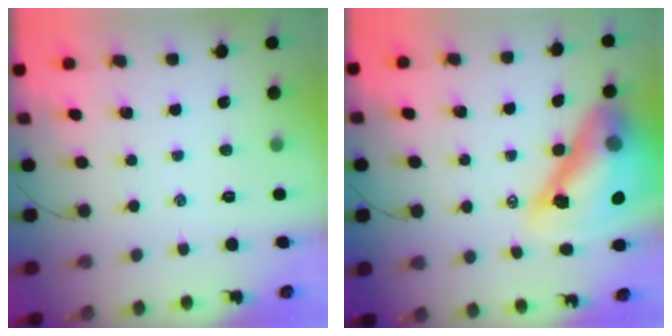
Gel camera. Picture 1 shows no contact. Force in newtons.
{"total": 19.6, "press": 18.8, "slide": 5.4}